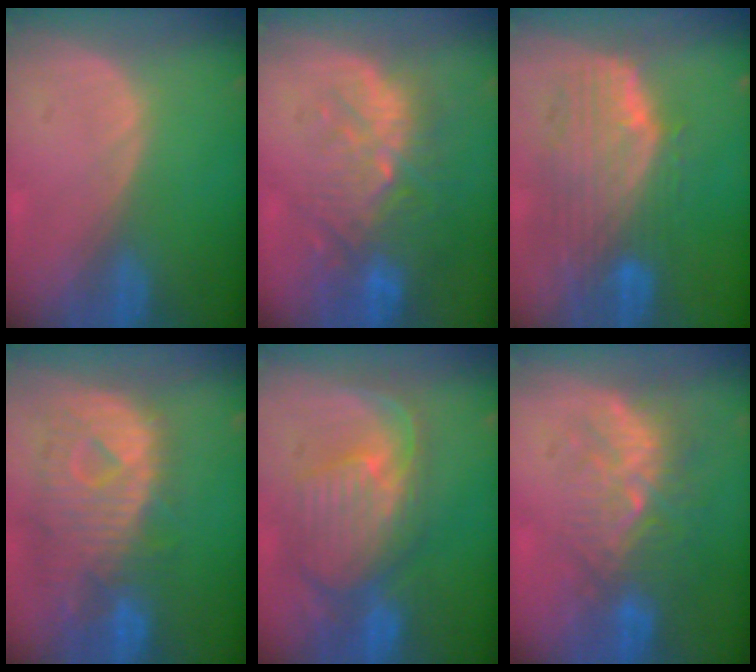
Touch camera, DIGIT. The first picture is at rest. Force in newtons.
{"total": 11.0, "press": 9.6, "slide": 5.3}
{"total": 10.0, "press": 8.9, "slide": 4.7}
{"total": 12.0, "press": 10.3, "slide": 6.0}
{"total": 11.1, "press": 9.7, "slide": 5.3}
{"total": 9.1, "press": 8.5, "slide": 3.4}